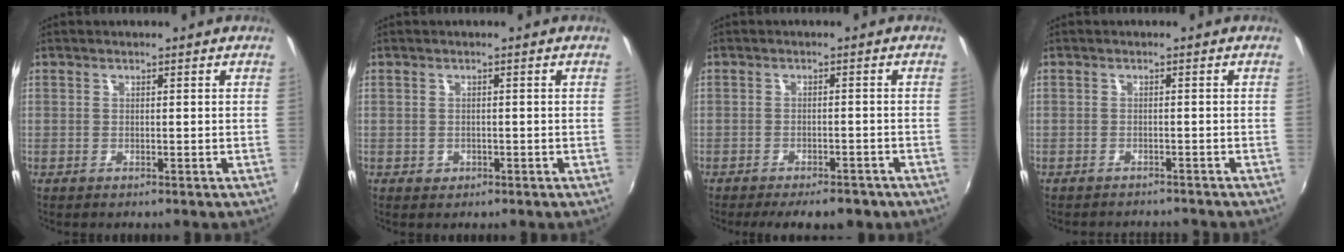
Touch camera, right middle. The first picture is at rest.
{"total": 1.2, "force": [-0.4, 1.0, 0.4], "torque": [-0.005, -0.001, -0.003]}
{"total": 8.8, "force": [-6.9, 3.1, 4.4], "torque": [-0.095, -0.013, -0.091]}
{"total": 4.0, "force": [-3.7, 1.3, 0.9], "torque": [-0.027, 0.000, -0.052]}